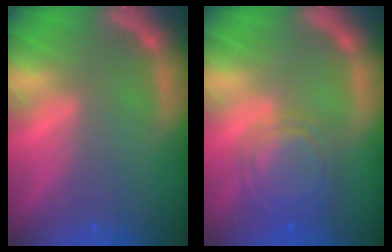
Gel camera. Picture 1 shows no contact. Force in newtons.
{"total": 6.0}